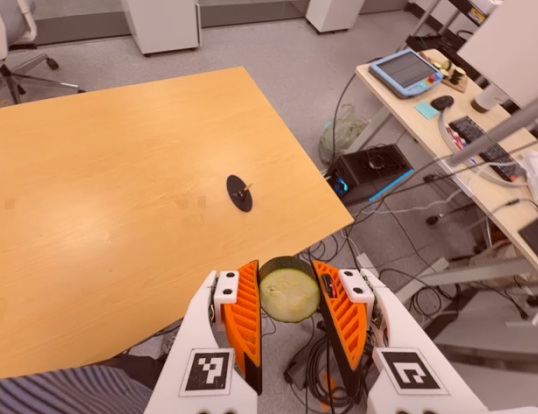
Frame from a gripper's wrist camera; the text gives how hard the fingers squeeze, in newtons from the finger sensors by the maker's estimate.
{"total": 12.1, "left": 12.6, "right": 11.6}